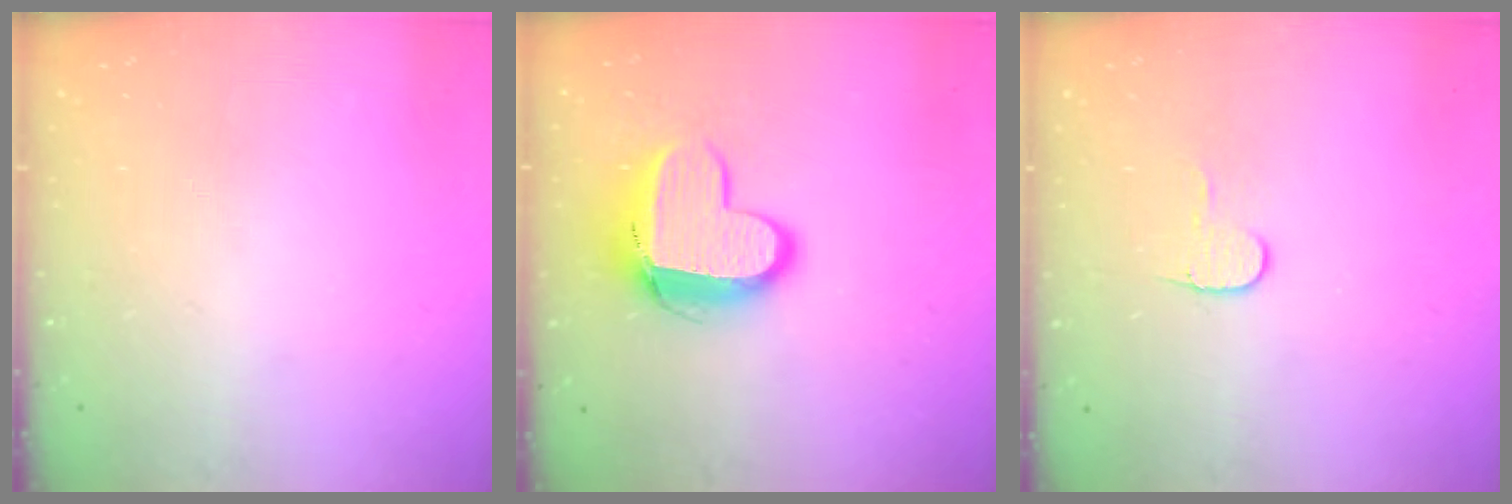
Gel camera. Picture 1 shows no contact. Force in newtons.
{"total": 11.4, "press": 11.4, "slide": 1.1}
{"total": 5.5, "press": 5.4, "slide": 0.5}